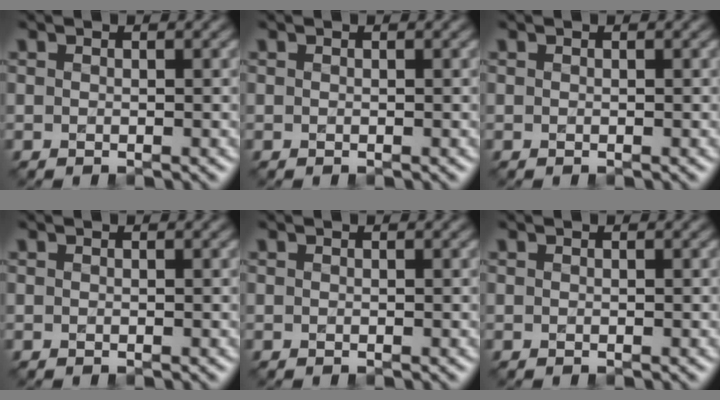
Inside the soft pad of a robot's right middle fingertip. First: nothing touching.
{"total": 0.0}
{"total": 0.0}
{"total": 0.0}
{"total": 0.0}
{"total": 0.0}